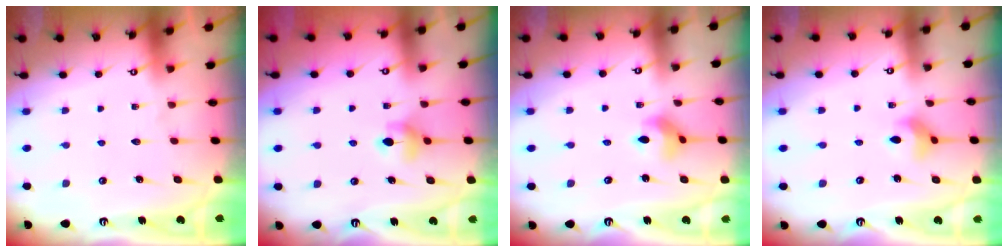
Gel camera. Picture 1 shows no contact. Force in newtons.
{"total": 5.4, "press": 5.4, "slide": 0.9}
{"total": 5.1, "press": 5.0, "slide": 0.9}
{"total": 5.9, "press": 5.8, "slide": 0.7}